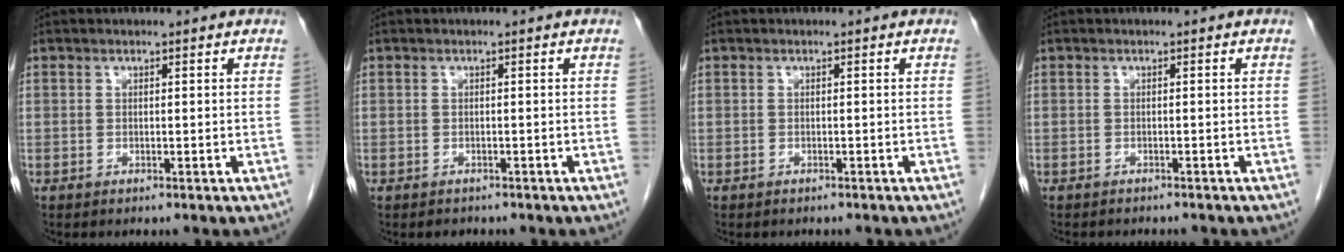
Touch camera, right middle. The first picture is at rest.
{"total": 1.2, "force": [-1.0, 0.6, 0.0], "torque": [-0.007, 0.000, -0.014]}
{"total": 1.4, "force": [-1.2, 0.5, 0.4], "torque": [-0.016, -0.002, -0.012]}
{"total": 4.1, "force": [-3.7, 1.2, 1.5], "torque": [-0.021, -0.004, -0.042]}